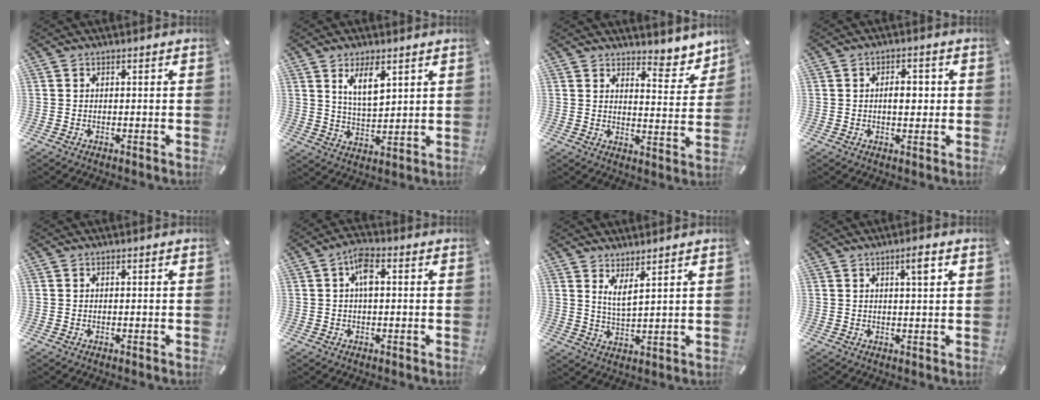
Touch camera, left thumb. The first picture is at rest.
{"total": 7.8, "force": [4.5, 3.2, 5.5], "torque": [-0.096, -0.016, 0.076]}
{"total": 7.3, "force": [6.3, 3.2, 1.8], "torque": [0.002, -0.064, 0.106]}
{"total": 5.0, "force": [0.2, 2.8, 4.1], "torque": [-0.057, 0.000, -0.004]}
{"total": 0.0}
{"total": 5.4, "force": [0.9, 2.5, 4.7], "torque": [-0.077, 0.007, 0.011]}
{"total": 4.6, "force": [3.4, 0.6, 3.1], "torque": [-0.063, -0.016, 0.058]}
{"total": 3.7, "force": [1.7, 0.4, 3.3], "torque": [-0.059, -0.001, 0.024]}